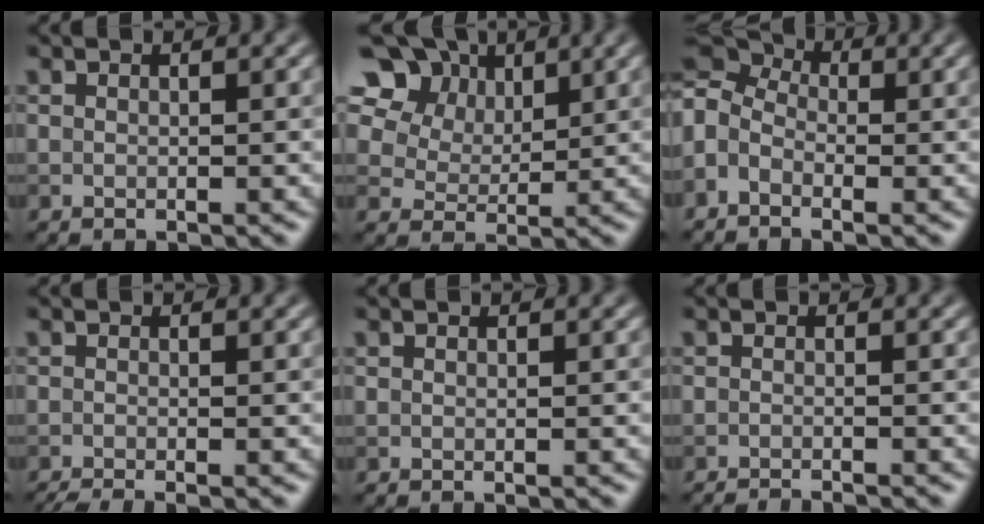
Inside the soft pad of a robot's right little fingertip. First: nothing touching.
{"total": 14.3, "force": [7.7, 10.1, 6.7], "torque": [-0.163, 0.033, 0.148]}
{"total": 5.7, "force": [-0.1, 4.2, 3.8], "torque": [-0.087, 0.028, -0.016]}
{"total": 2.5, "force": [-1.9, 0.4, 1.6], "torque": [-0.019, -0.009, -0.040]}
{"total": 0.0}
{"total": 2.9, "force": [-2.6, 0.4, 1.1], "torque": [-0.011, -0.006, -0.043]}